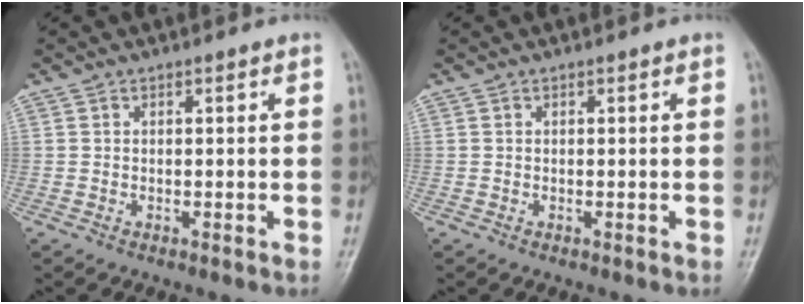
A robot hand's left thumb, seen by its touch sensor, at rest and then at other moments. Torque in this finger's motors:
{"motor_torque": [-0.01, 0.00, 0.05, -0.05, 0.00]}